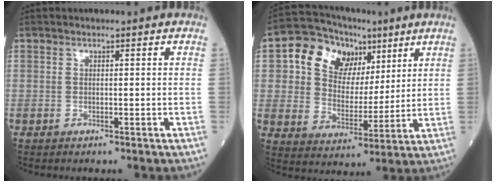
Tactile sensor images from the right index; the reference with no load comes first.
{"total": 12.5, "force": [5.3, 9.4, 6.4], "torque": [-0.112, 0.039, 0.096]}